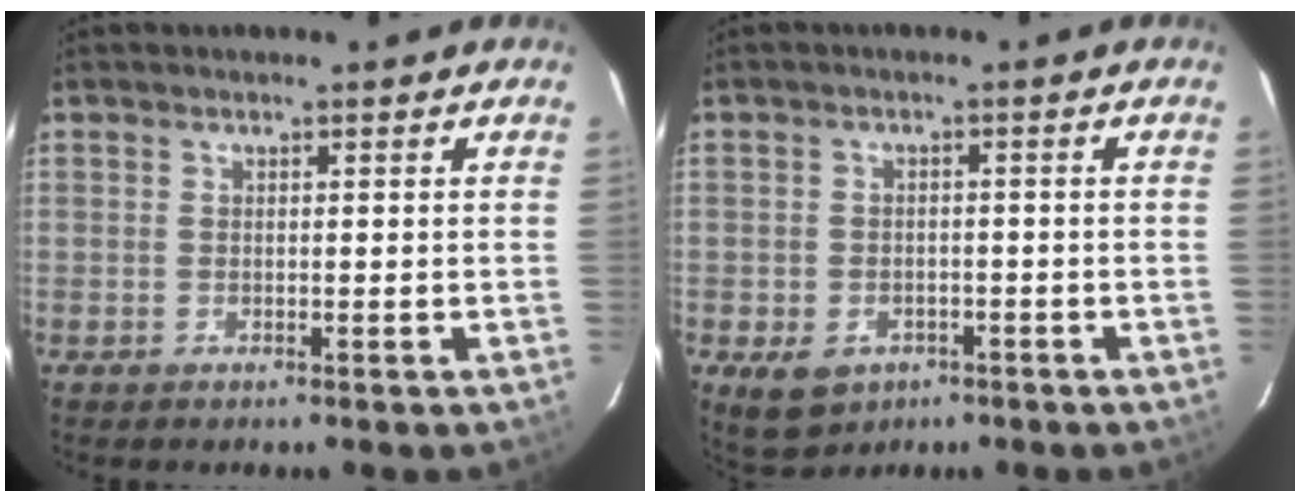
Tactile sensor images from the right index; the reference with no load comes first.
{"total": 7.0, "force": [-3.5, 5.3, 3.0], "torque": [-0.071, -0.001, -0.040]}